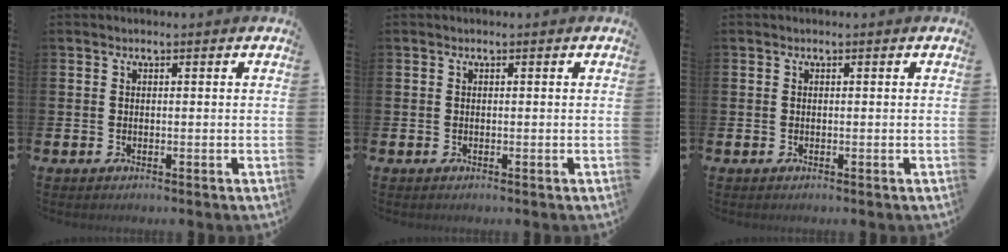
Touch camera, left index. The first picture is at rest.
{"total": 0.0}
{"total": 0.0}